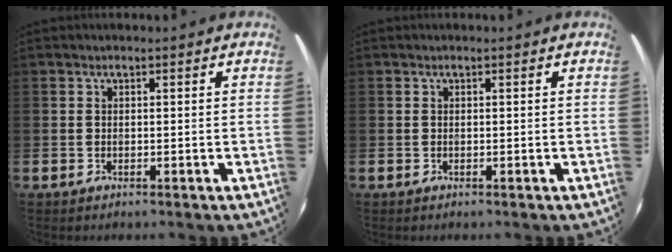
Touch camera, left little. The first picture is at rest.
{"total": 0.0}